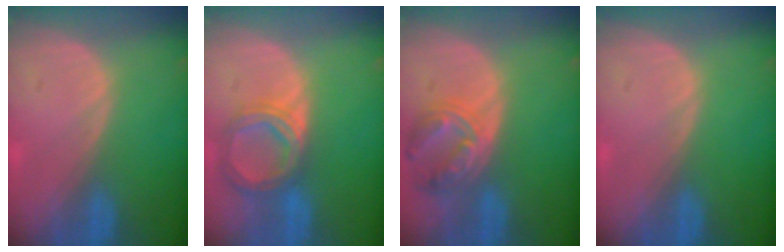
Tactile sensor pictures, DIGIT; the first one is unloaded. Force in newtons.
{"total": 6.6, "press": 6.1, "slide": 2.5}
{"total": 7.9, "press": 6.9, "slide": 3.9}
{"total": 0.0}